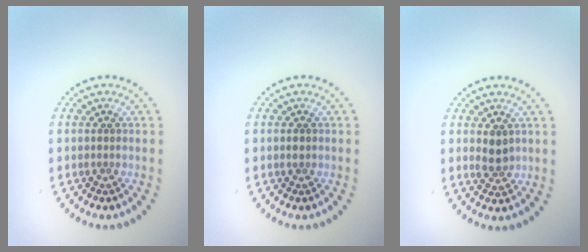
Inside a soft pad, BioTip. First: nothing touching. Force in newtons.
{"total": 0.5, "press": 0.5, "slide": 0.1}
{"total": 1.8, "press": 1.8, "slide": 0.4}